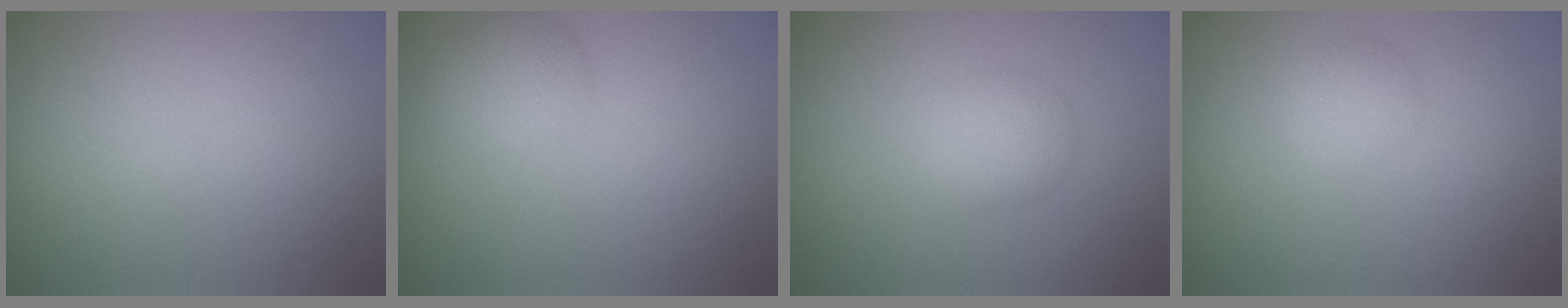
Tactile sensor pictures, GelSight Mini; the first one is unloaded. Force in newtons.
{"total": 2.7, "press": 2.7, "slide": 0.1}
{"total": 2.2, "press": 2.2, "slide": 0.1}
{"total": 1.8, "press": 1.8, "slide": 0.1}